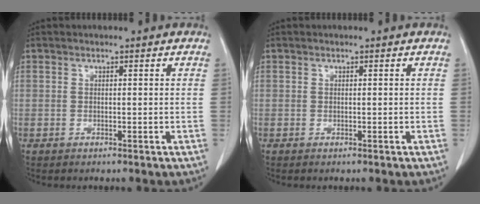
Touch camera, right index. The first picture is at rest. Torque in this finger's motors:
{"motor_torque": [0.04, -0.06, 0.04, 0.02]}